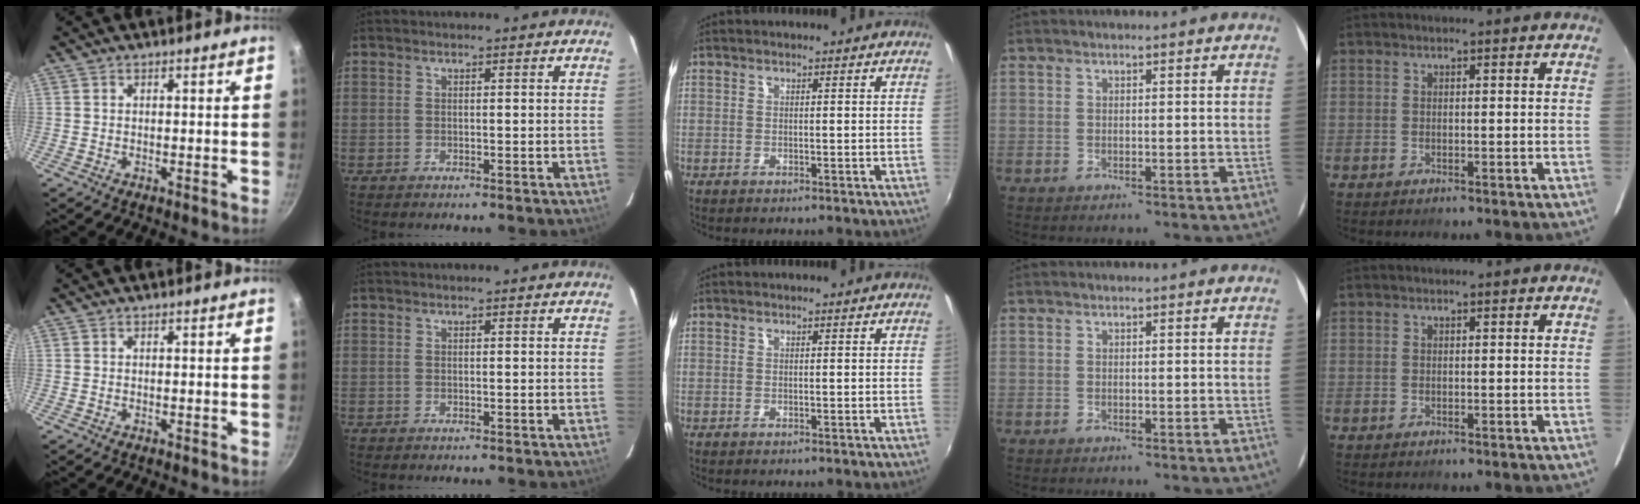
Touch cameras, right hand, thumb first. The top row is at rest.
{}